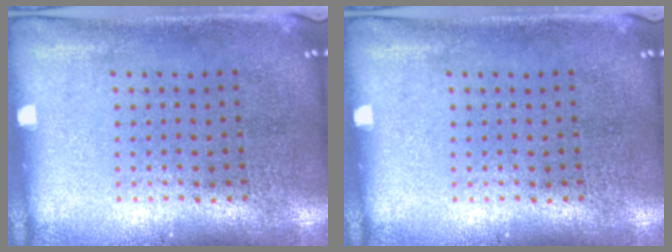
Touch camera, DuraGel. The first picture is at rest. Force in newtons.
{"total": 0.0}